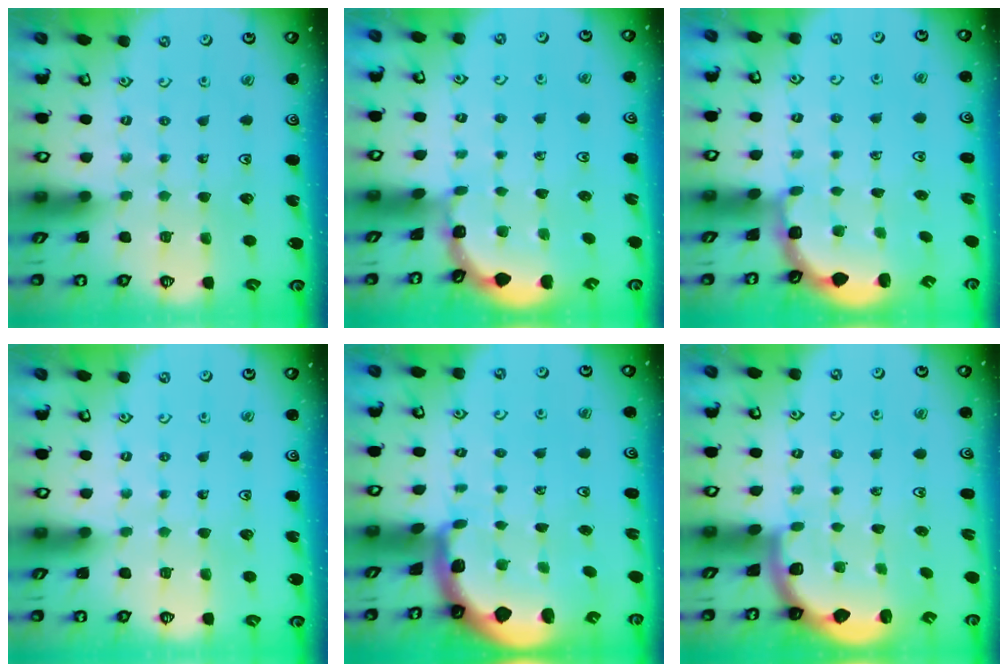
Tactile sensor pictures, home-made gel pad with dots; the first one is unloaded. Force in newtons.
{"total": 1.3, "press": 1.3, "slide": 0.1}
{"total": 2.5, "press": 1.9, "slide": 1.6}
{"total": 0.0}
{"total": 1.9, "press": 1.9, "slide": 0.4}
{"total": 1.9, "press": 1.8, "slide": 0.5}